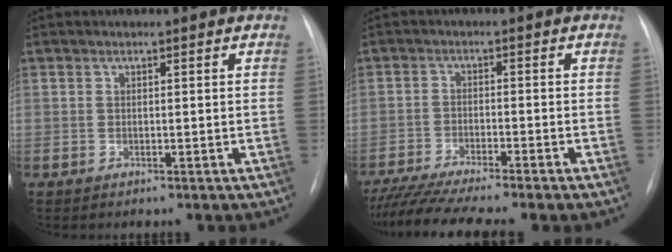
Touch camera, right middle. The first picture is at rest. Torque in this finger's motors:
{"motor_torque": [1.06, -1.08, 0.29, 0.13]}